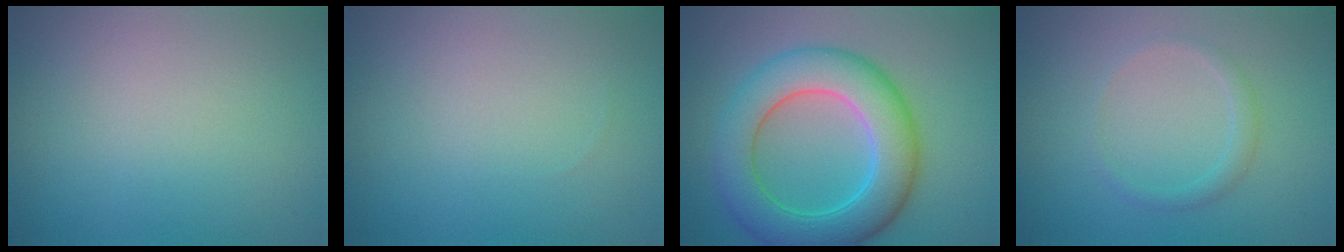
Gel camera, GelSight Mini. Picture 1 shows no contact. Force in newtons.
{"total": 0.0}
{"total": 8.3, "press": 8.3, "slide": 0.1}
{"total": 1.3, "press": 1.3, "slide": 0.1}